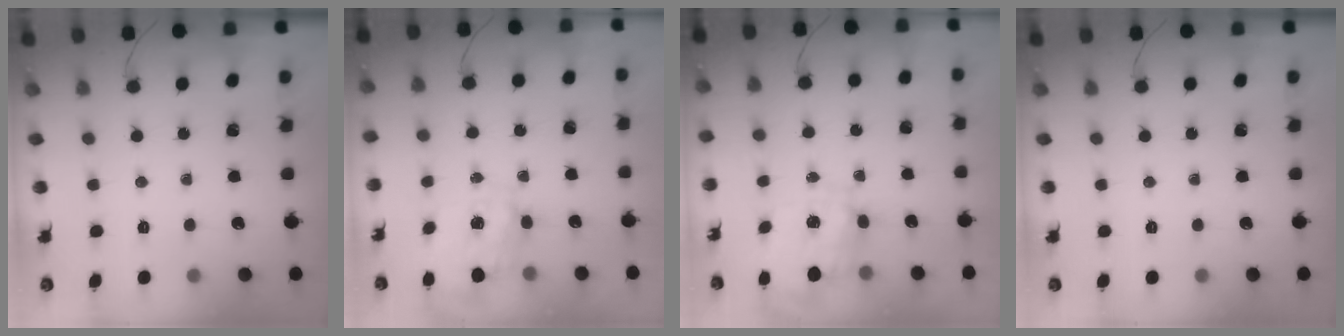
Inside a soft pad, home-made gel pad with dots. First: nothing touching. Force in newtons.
{"total": 3.9, "press": 3.8, "slide": 0.9}
{"total": 9.8, "press": 9.8, "slide": 0.8}
{"total": 0.0}